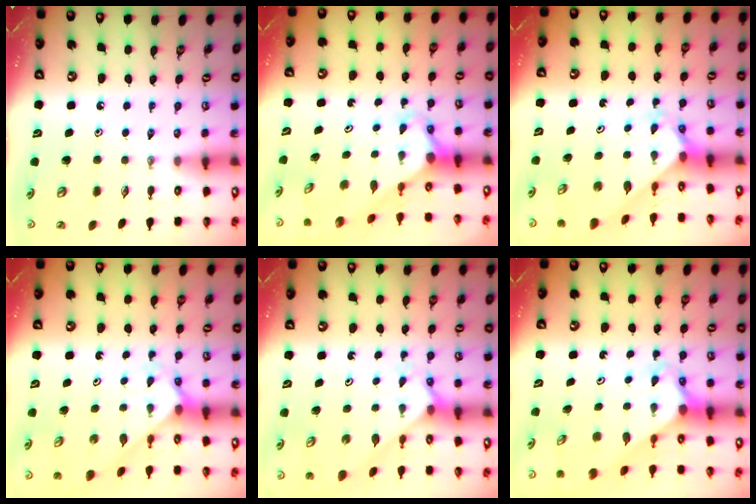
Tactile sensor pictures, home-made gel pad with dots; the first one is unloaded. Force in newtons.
{"total": 3.0, "press": 3.0, "slide": 0.3}
{"total": 1.9, "press": 1.9, "slide": 0.1}
{"total": 2.5, "press": 2.5, "slide": 0.2}
{"total": 3.5, "press": 3.5, "slide": 0.5}
{"total": 2.7, "press": 2.7, "slide": 0.2}